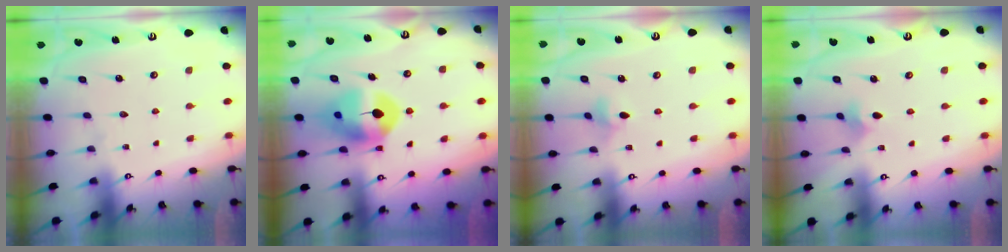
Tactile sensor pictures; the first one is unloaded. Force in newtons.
{"total": 11.2, "press": 11.0, "slide": 1.6}
{"total": 3.7, "press": 3.7, "slide": 0.7}
{"total": 3.4, "press": 3.3, "slide": 0.9}